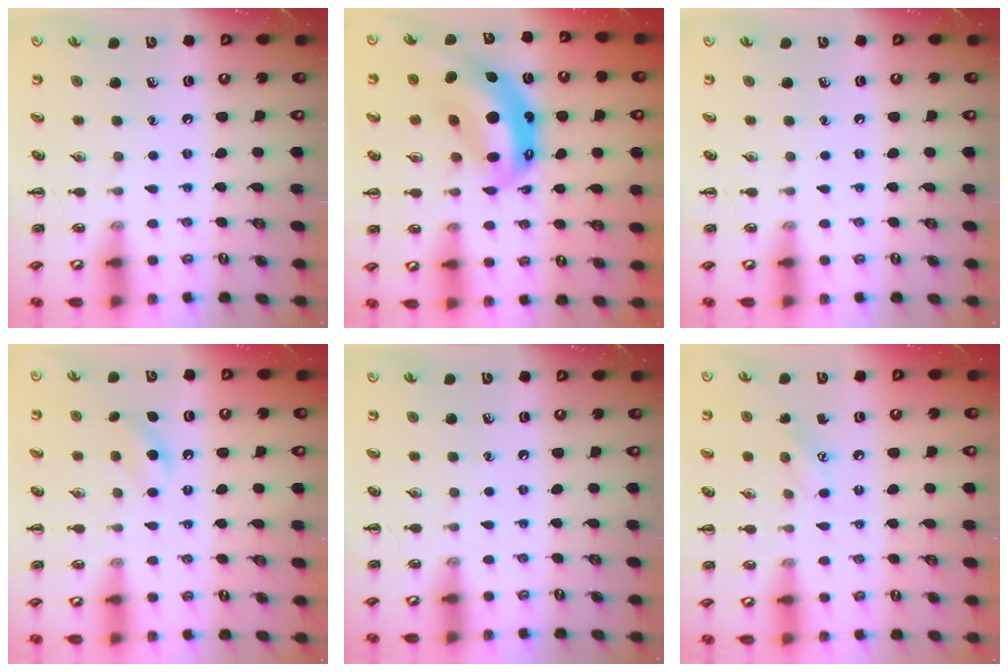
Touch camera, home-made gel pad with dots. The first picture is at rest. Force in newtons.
{"total": 11.8, "press": 11.4, "slide": 3.1}
{"total": 0.0}
{"total": 6.6, "press": 6.4, "slide": 1.6}
{"total": 0.0}
{"total": 5.6, "press": 5.4, "slide": 1.4}